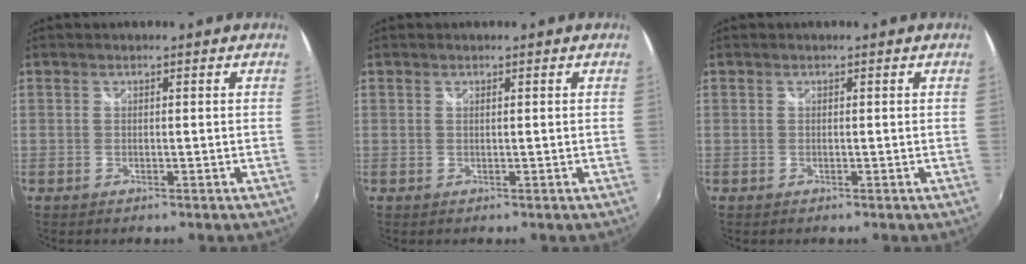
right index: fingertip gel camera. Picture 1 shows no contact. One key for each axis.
{"total": 0.0}
{"total": 0.0}